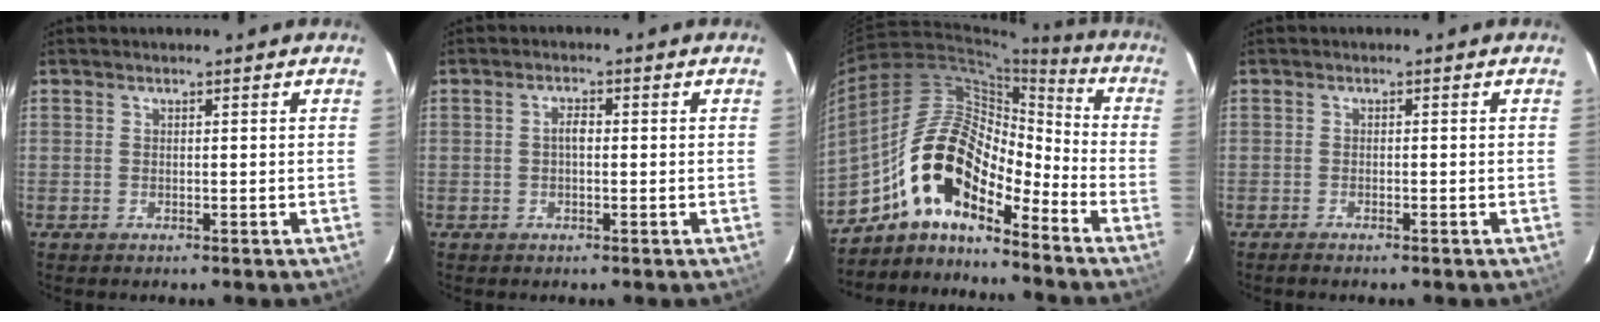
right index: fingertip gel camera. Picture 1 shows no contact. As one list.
[{"total": 1.8, "force": [-0.1, 0.9, 1.6], "torque": [-0.029, 0.008, -0.004]}, {"total": 15.3, "force": [-10.4, 5.8, 9.6], "torque": [-0.165, 0.013, -0.210]}, {"total": 1.4, "force": [-1.2, 0.2, 0.7], "torque": [-0.020, -0.001, -0.024]}]